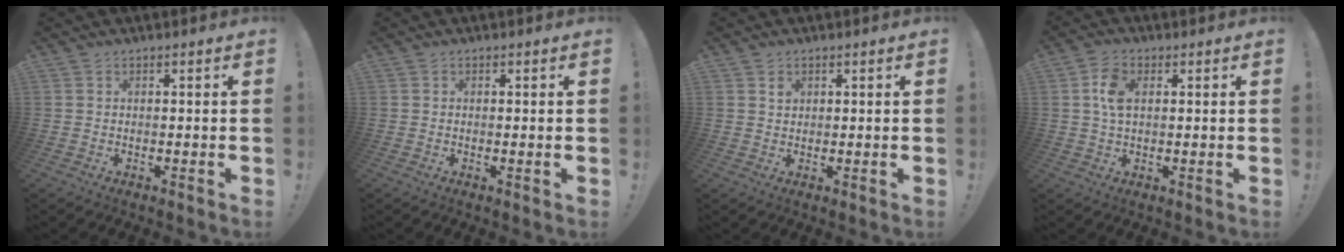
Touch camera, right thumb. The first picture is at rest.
{"total": 0.5, "force": [0.1, 0.2, 0.5], "torque": [-0.006, -0.001, 0.002]}
{"total": 1.5, "force": [0.8, 1.2, 0.4], "torque": [0.005, -0.005, 0.012]}
{"total": 6.4, "force": [1.4, 3.7, 5.0], "torque": [-0.091, 0.002, 0.023]}